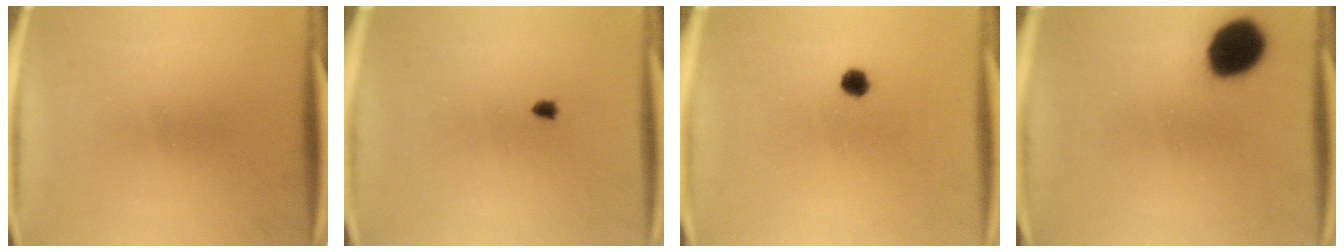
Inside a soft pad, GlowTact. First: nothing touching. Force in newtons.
{"total": 0.6}
{"total": 1.8}
{"total": 13.1}